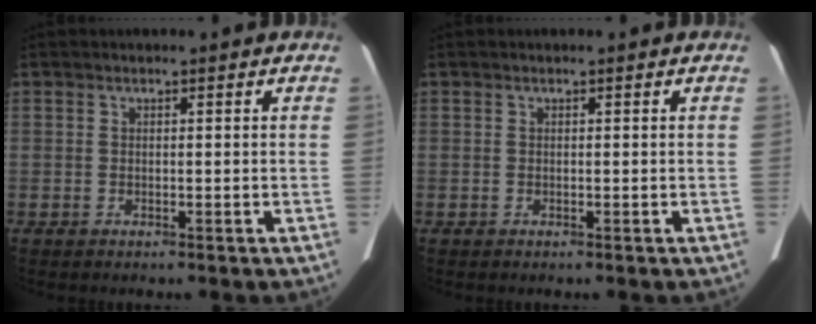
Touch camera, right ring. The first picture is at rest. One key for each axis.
{"total": 0.0}